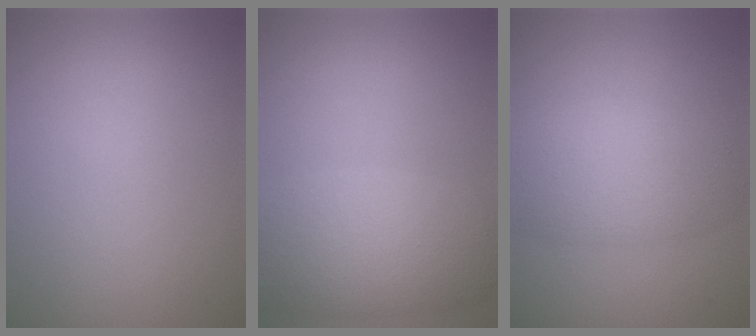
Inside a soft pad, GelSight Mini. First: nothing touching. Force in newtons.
{"total": 6.3, "press": 6.3, "slide": 0.4}
{"total": 5.9, "press": 5.8, "slide": 0.3}